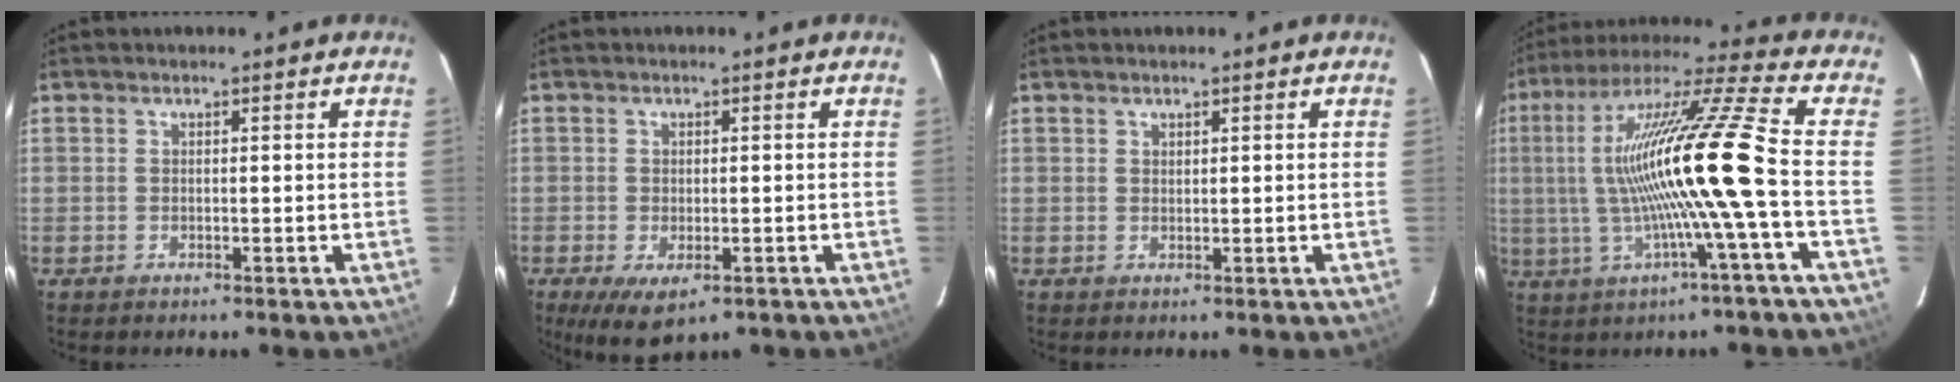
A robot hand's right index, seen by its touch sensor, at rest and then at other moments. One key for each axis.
{"total": 6.5, "fx": -3.2, "fy": 3.2, "fz": 4.6, "tx": -0.091, "ty": -0.030, "tz": -0.046}
{"total": 0.6, "fx": 0.5, "fy": 0.3, "fz": 0.0, "tx": 0.000, "ty": 0.001, "tz": 0.011}
{"total": 18.2, "fx": -1.5, "fy": -2.1, "fz": 18.1, "tx": -0.322, "ty": 0.001, "tz": -0.026}